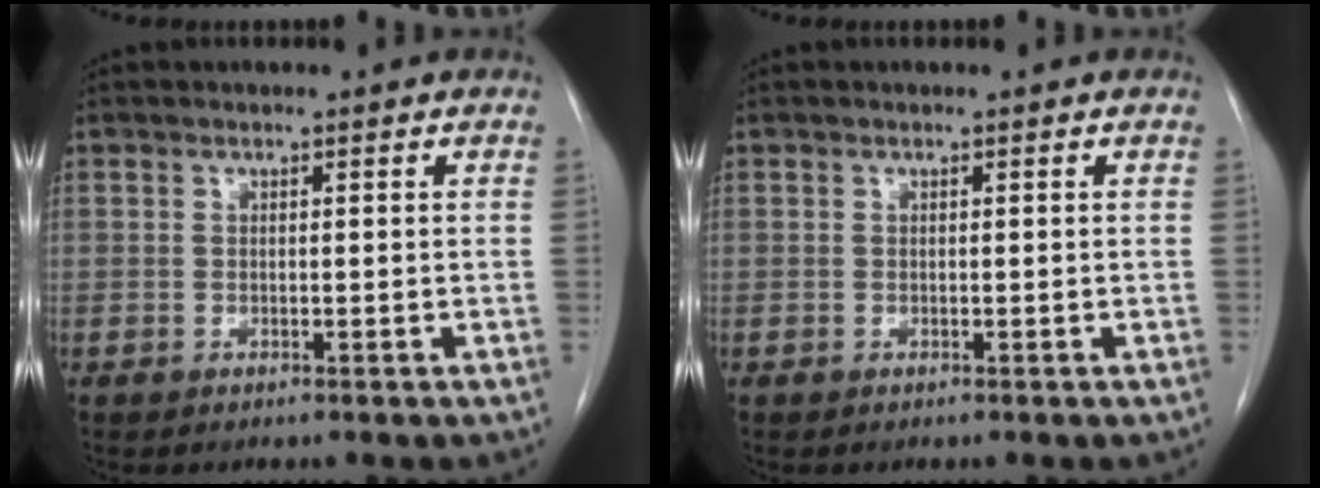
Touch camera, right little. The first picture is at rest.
{"total": 0.0}